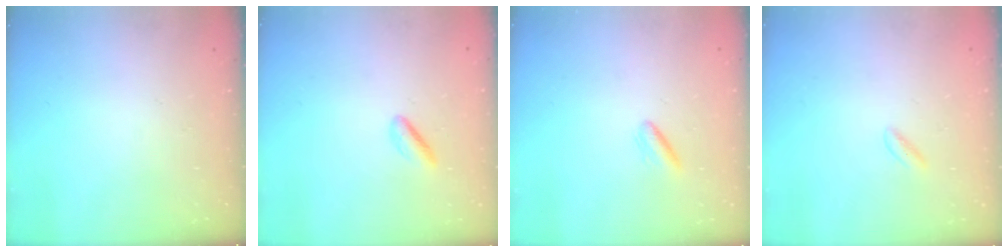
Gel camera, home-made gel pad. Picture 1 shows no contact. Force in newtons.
{"total": 1.8, "press": 1.5, "slide": 0.9}
{"total": 2.7, "press": 2.5, "slide": 1.0}
{"total": 1.3, "press": 1.0, "slide": 0.7}